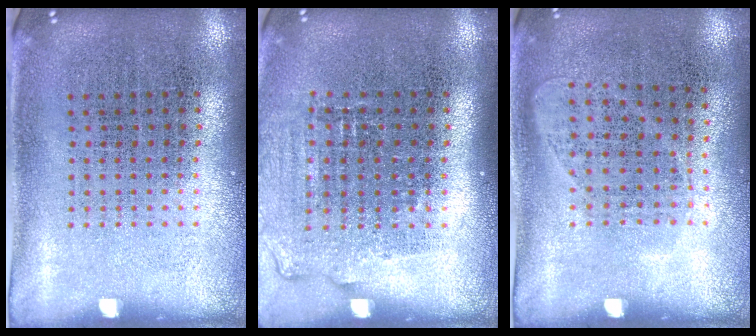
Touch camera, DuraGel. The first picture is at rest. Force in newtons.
{"total": 1.1, "press": 1.1, "slide": 0.4}
{"total": 1.0, "press": 0.9, "slide": 0.4}